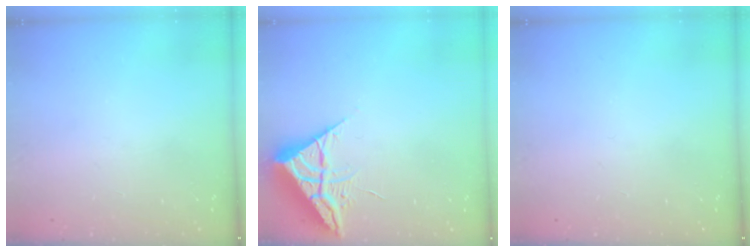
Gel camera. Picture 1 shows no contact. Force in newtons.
{"total": 6.9, "press": 6.9, "slide": 0.4}
{"total": 0.0}